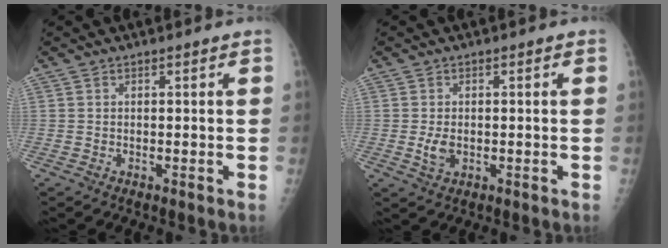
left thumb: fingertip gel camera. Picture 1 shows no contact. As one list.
[{"total": 2.9, "force": [-0.5, 1.9, 2.1], "torque": [-0.037, -0.004, -0.005]}]